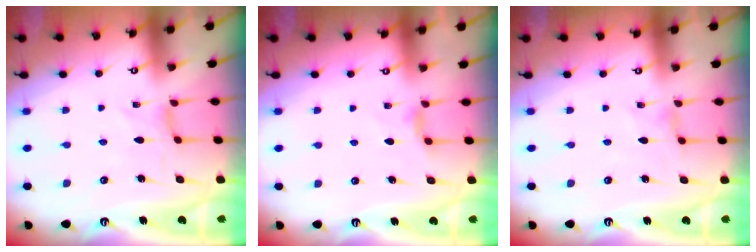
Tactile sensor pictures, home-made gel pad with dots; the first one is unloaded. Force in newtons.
{"total": 4.6, "press": 4.5, "slide": 0.7}
{"total": 0.0}